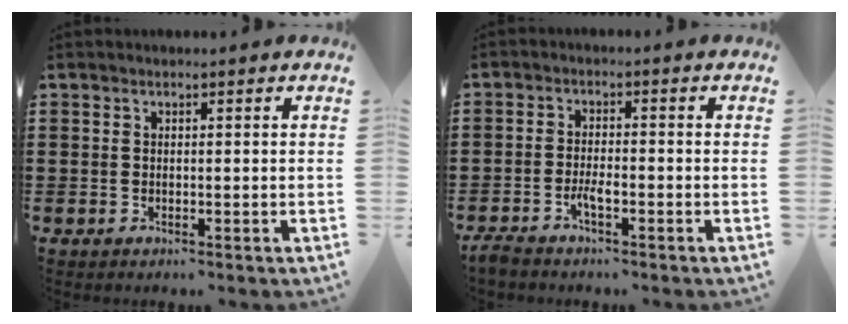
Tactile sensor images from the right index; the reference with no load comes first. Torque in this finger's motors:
{"motor_torque": [2.14, 0.00, 0.10, 0.07]}